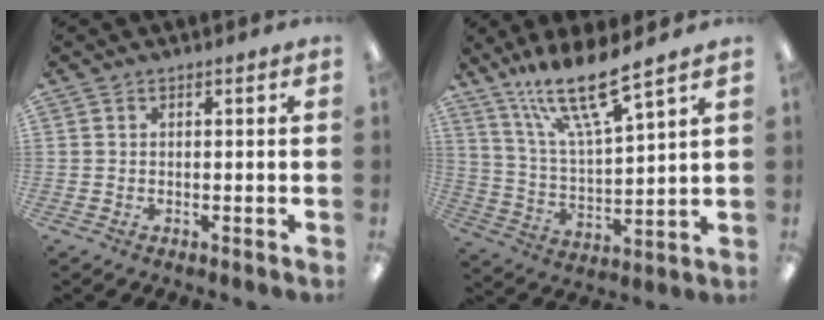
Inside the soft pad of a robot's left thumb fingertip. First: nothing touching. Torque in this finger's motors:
{"motor_torque": [1.61, 0.41, 1.30, -1.23, 0.11]}